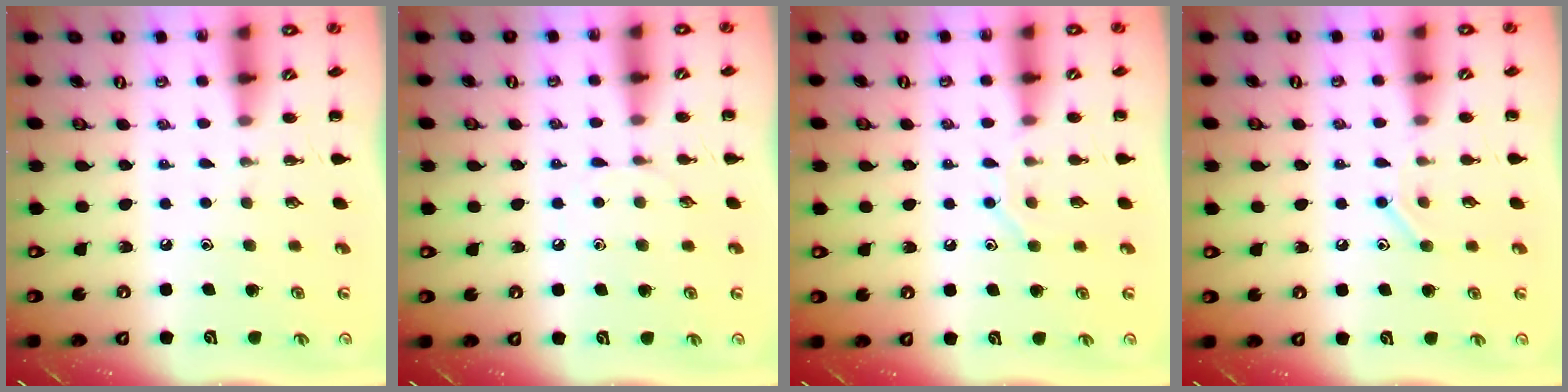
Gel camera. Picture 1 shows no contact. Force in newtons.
{"total": 3.8, "press": 3.6, "slide": 1.4}
{"total": 7.1, "press": 7.0, "slide": 0.9}
{"total": 7.5, "press": 7.4, "slide": 1.4}